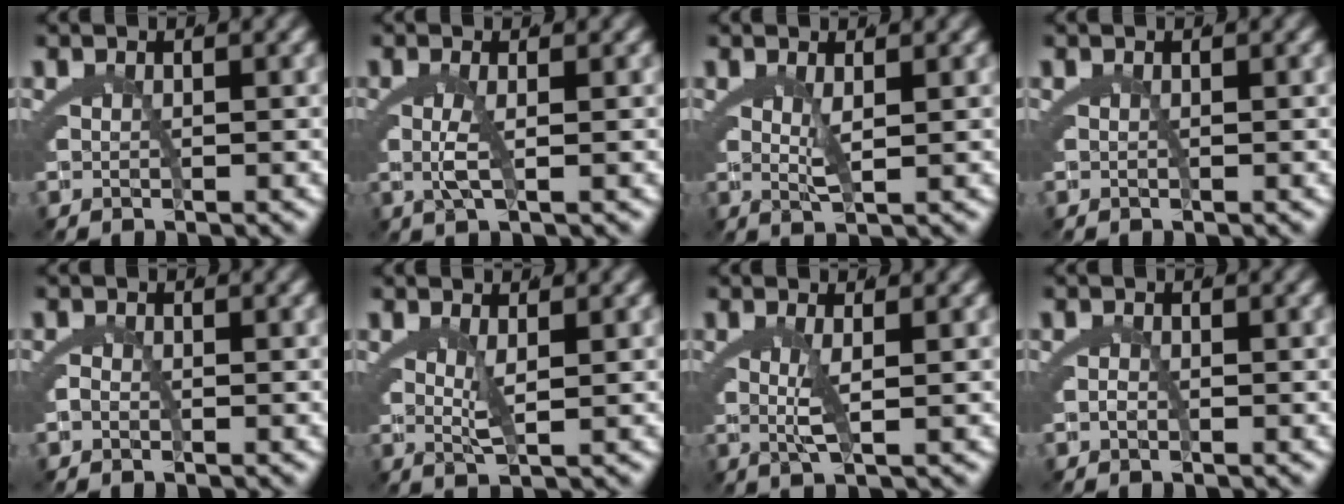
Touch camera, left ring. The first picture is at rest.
{"total": 2.5, "force": [0.2, -0.4, 2.5], "torque": [-0.052, -0.006, 0.008]}
{"total": 2.2, "force": [0.8, -0.6, 1.9], "torque": [-0.029, -0.011, 0.023]}
{"total": 0.0}
{"total": 0.6, "force": [-0.4, -0.1, 0.3], "torque": [-0.013, -0.005, -0.007]}
{"total": 2.5, "force": [0.9, -0.5, 2.3], "torque": [-0.035, -0.010, 0.025]}
{"total": 2.9, "force": [0.6, -0.2, 2.9], "torque": [-0.053, -0.008, 0.016]}
{"total": 0.6, "force": [-0.3, -0.4, 0.2], "torque": [-0.005, -0.005, -0.006]}